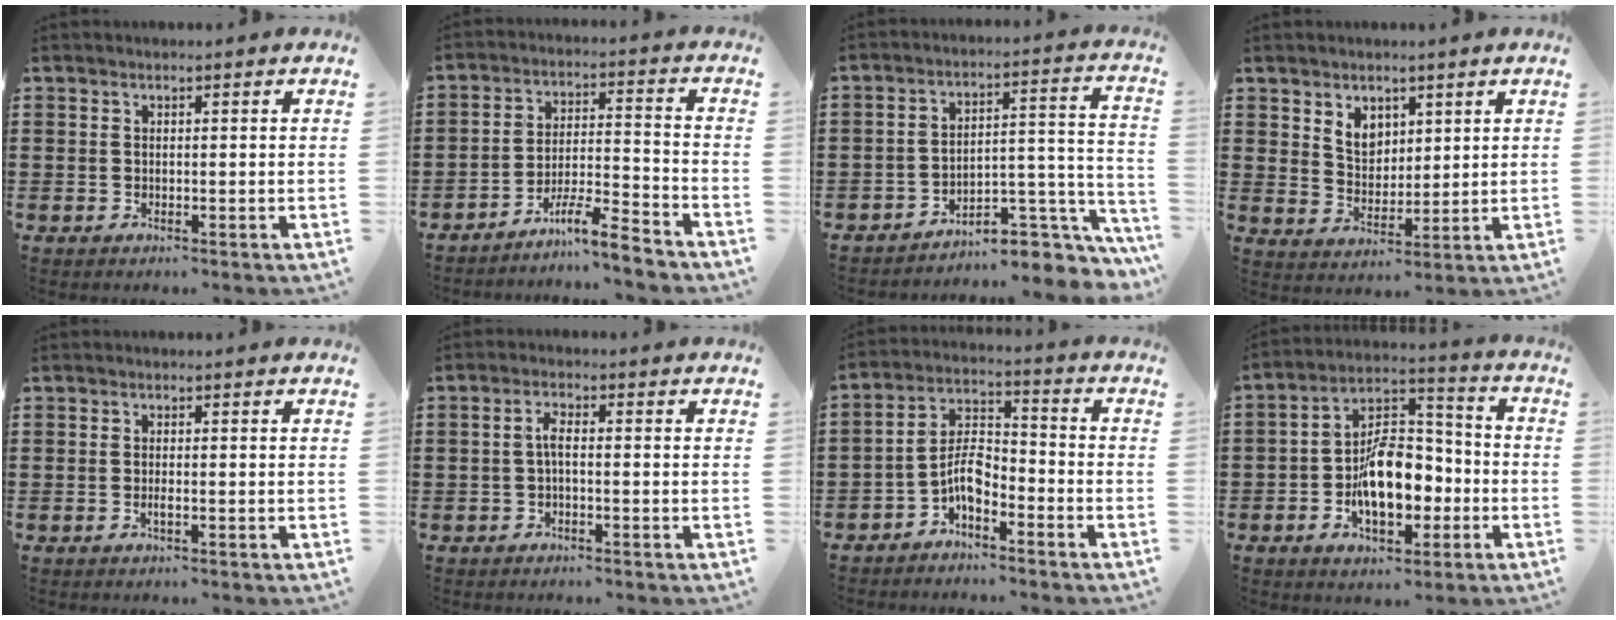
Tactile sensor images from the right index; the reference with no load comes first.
{"total": 7.4, "force": [-6.5, 0.5, 3.5], "torque": [-0.061, 0.008, -0.123]}
{"total": 6.3, "force": [-4.9, 2.4, 3.1], "torque": [-0.040, -0.004, -0.093]}
{"total": 4.7, "force": [3.0, 3.3, 1.6], "torque": [-0.046, 0.007, 0.055]}
{"total": 1.0, "force": [-0.4, 0.2, 0.9], "torque": [-0.018, -0.004, -0.007]}
{"total": 2.4, "force": [-0.5, 0.7, 2.3], "torque": [-0.043, 0.003, -0.010]}
{"total": 6.1, "force": [-3.6, 2.6, 4.2], "torque": [-0.097, 0.006, -0.075]}
{"total": 11.0, "force": [-3.0, 6.4, 8.5], "torque": [-0.137, 0.004, -0.053]}